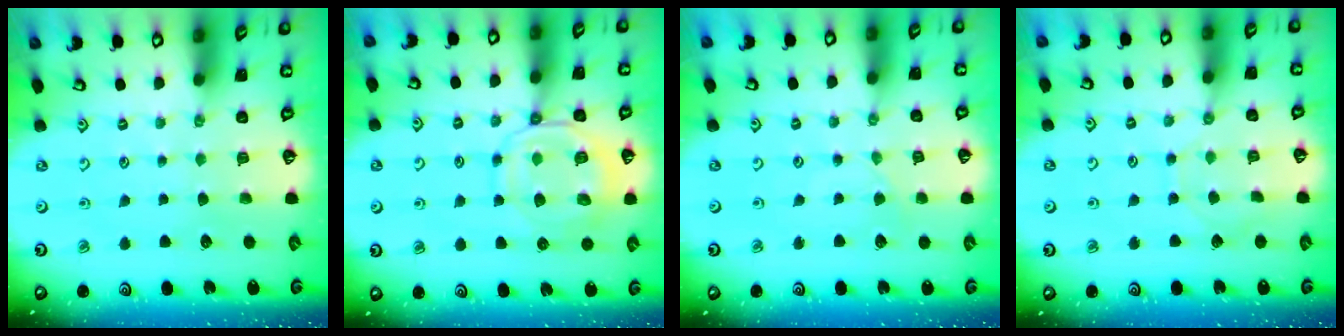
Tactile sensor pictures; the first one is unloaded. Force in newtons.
{"total": 10.2, "press": 10.1, "slide": 1.3}
{"total": 1.8, "press": 1.7, "slide": 0.4}
{"total": 6.6, "press": 6.5, "slide": 0.7}